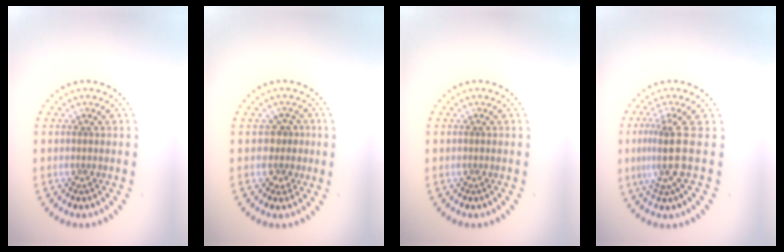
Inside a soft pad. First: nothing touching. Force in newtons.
{"total": 2.0, "press": 1.7, "slide": 1.2}
{"total": 0.0}
{"total": 3.5, "press": 2.7, "slide": 2.3}